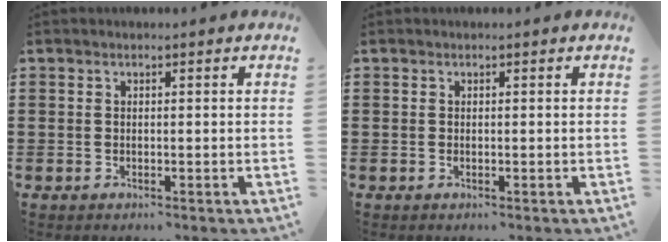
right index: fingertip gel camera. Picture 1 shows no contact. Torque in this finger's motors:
{"motor_torque": [2.14, 0.00, 0.04, 0.02]}